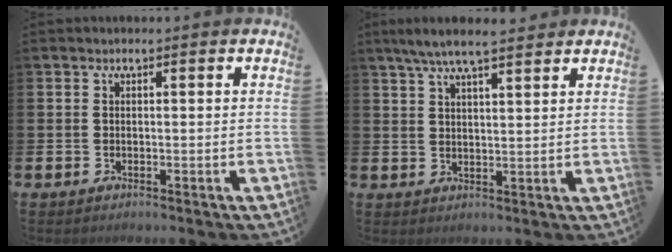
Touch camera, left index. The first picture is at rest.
{"total": 5.9, "force": [5.1, 0.8, 2.7], "torque": [-0.064, -0.011, 0.091]}